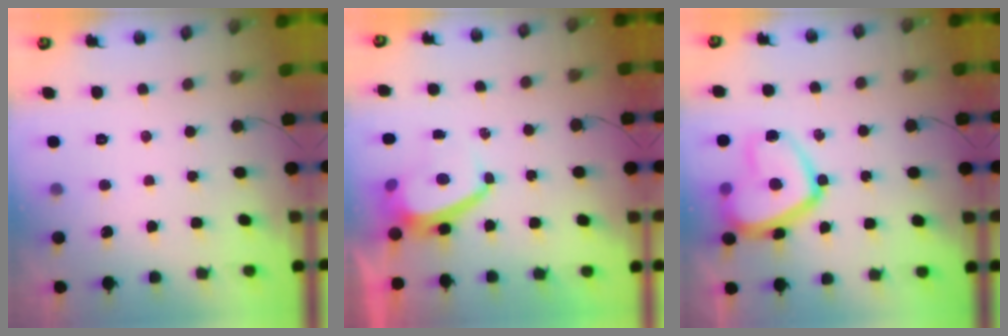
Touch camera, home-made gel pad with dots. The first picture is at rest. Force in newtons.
{"total": 4.3, "press": 4.2, "slide": 0.5}
{"total": 15.9, "press": 15.8, "slide": 1.6}